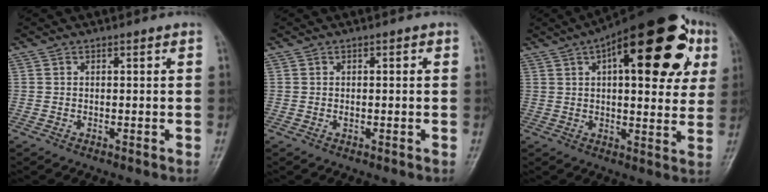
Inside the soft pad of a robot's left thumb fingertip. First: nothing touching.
{"total": 1.0, "force": [0.0, 0.7, 0.7], "torque": [-0.004, 0.004, -0.001]}
{"total": 26.4, "force": [9.9, 10.9, 21.9], "torque": [-0.281, 0.020, 0.131]}